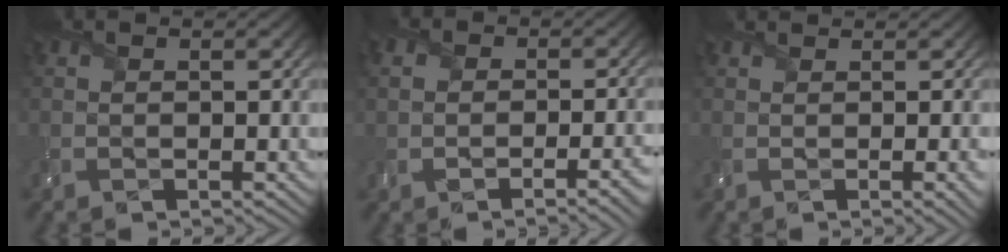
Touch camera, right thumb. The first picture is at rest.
{"total": 4.9, "force": [-1.4, 3.5, 3.2], "torque": [-0.028, 0.002, -0.028]}
{"total": 3.0, "force": [0.7, 0.7, 2.9], "torque": [-0.043, 0.008, 0.008]}